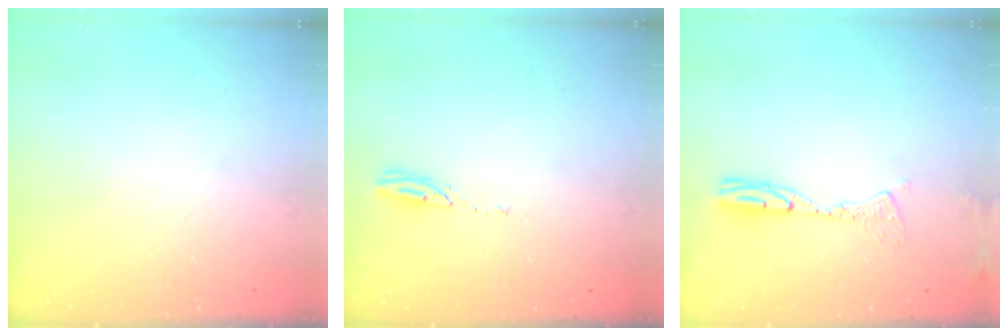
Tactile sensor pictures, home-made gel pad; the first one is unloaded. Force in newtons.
{"total": 3.0, "press": 2.9, "slide": 0.3}
{"total": 9.6, "press": 9.5, "slide": 1.9}